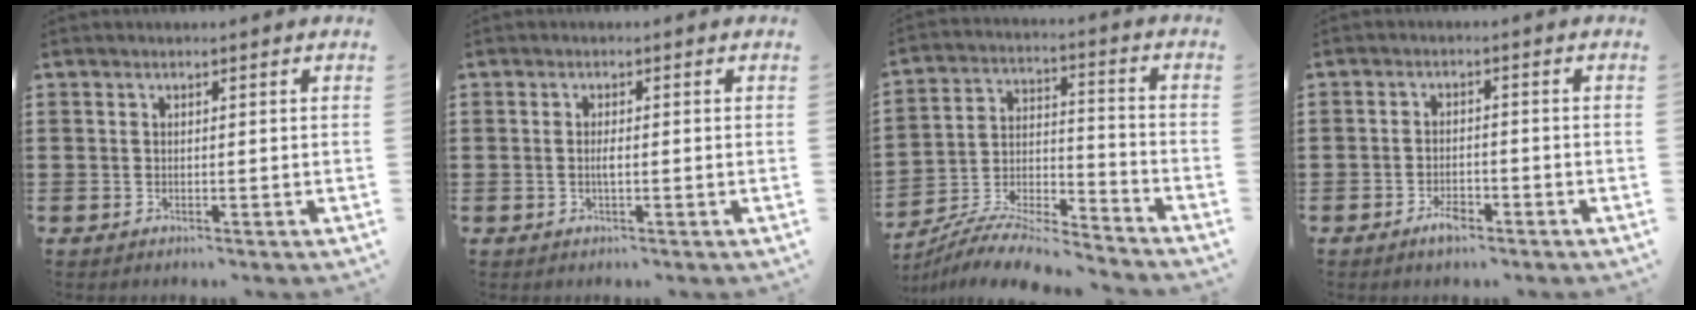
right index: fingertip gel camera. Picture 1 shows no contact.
{"total": 1.7, "force": [-0.2, 0.5, 1.6], "torque": [-0.030, 0.003, -0.006]}
{"total": 8.4, "force": [-7.9, 1.2, 2.8], "torque": [-0.054, 0.010, -0.158]}
{"total": 3.0, "force": [-1.8, 1.2, 2.1], "torque": [-0.036, 0.003, -0.034]}